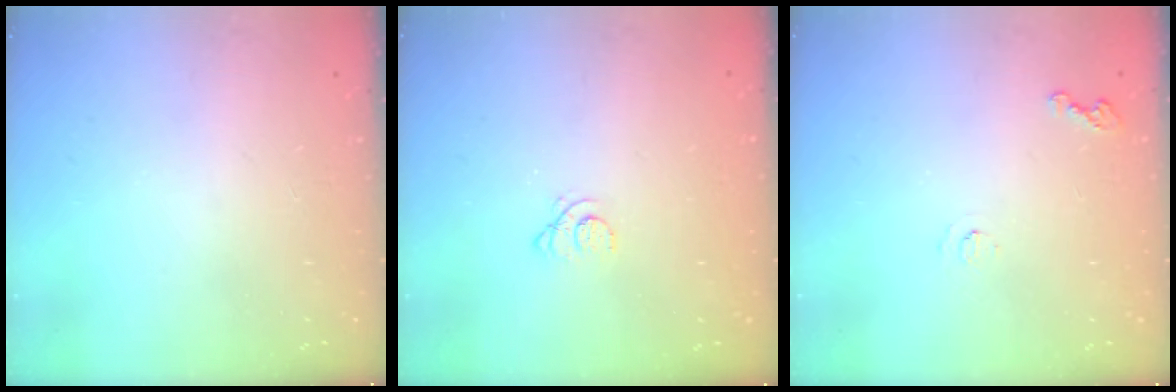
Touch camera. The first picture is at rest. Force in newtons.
{"total": 1.2, "press": 1.2, "slide": 0.1}
{"total": 4.0, "press": 3.9, "slide": 0.6}